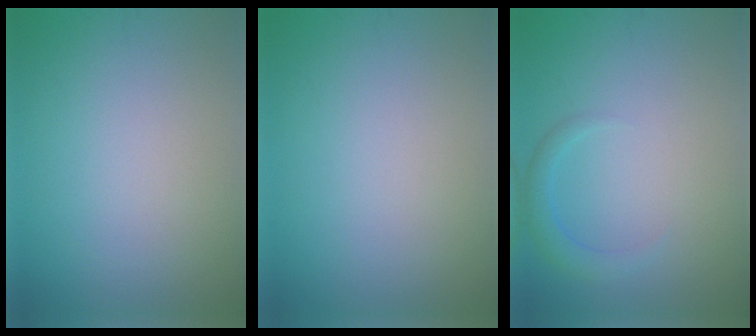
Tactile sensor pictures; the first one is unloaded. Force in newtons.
{"total": 0.0}
{"total": 1.8, "press": 1.8, "slide": 0.1}